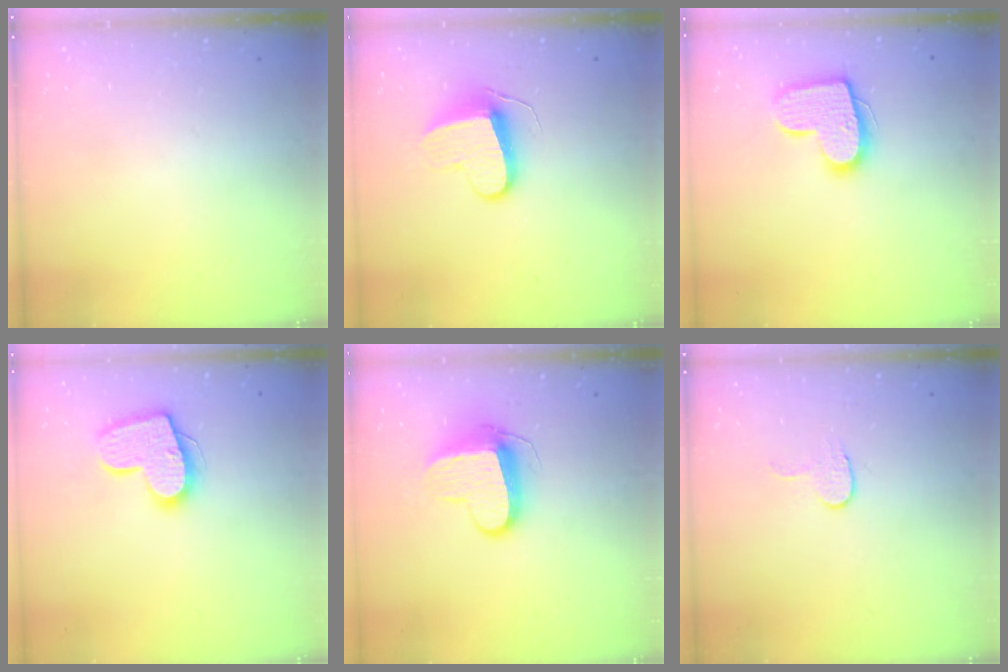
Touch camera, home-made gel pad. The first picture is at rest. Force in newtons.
{"total": 9.9, "press": 9.8, "slide": 0.6}
{"total": 14.5, "press": 14.5, "slide": 0.9}
{"total": 15.3, "press": 15.3, "slide": 1.1}
{"total": 10.9, "press": 10.8, "slide": 0.6}
{"total": 6.2, "press": 6.2, "slide": 0.5}